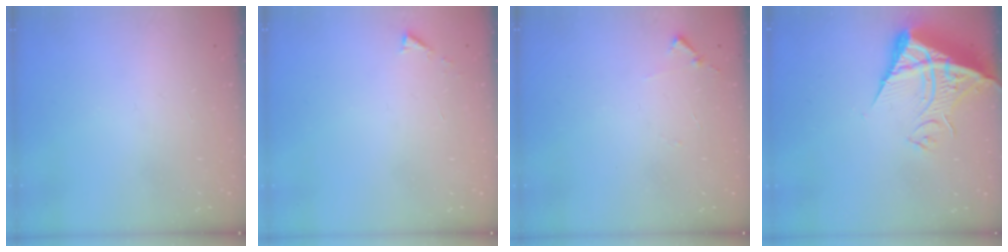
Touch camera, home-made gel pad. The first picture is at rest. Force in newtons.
{"total": 2.9, "press": 2.9, "slide": 0.4}
{"total": 6.8, "press": 6.8, "slide": 0.6}
{"total": 10.6, "press": 10.5, "slide": 1.1}